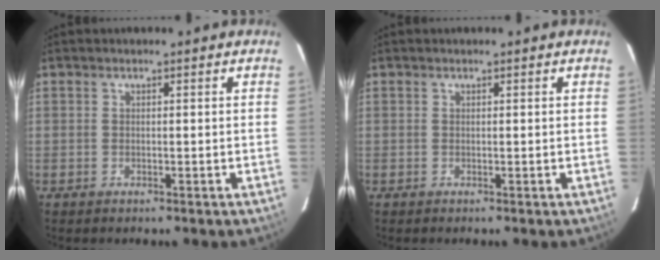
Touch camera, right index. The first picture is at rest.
{"total": 0.0}